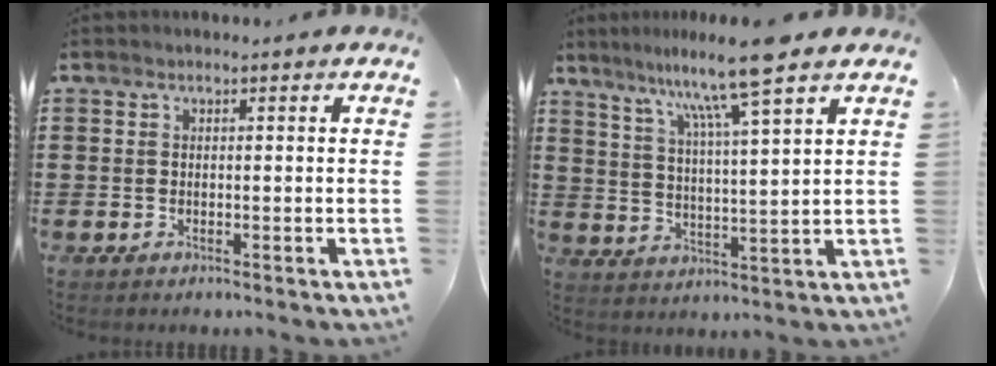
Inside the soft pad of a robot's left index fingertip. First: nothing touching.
{"total": 9.9, "force": [7.8, -0.7, 6.0], "torque": [-0.122, -0.037, 0.128]}